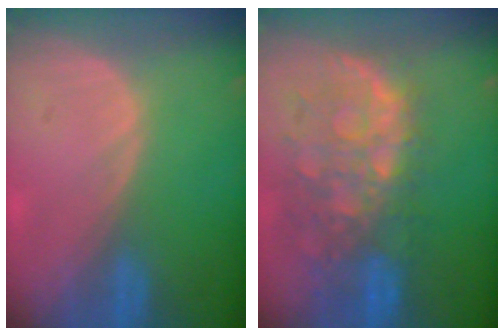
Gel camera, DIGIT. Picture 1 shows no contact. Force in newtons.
{"total": 11.1, "press": 9.7, "slide": 5.4}